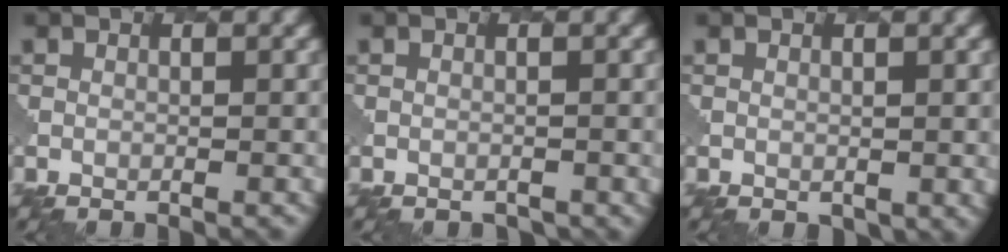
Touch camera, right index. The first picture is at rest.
{"total": 0.8, "force": [-0.6, 0.6, 0.0], "torque": [0.000, 0.000, -0.003]}
{"total": 1.6, "force": [0.4, 1.2, 1.0], "torque": [-0.010, -0.008, 0.011]}